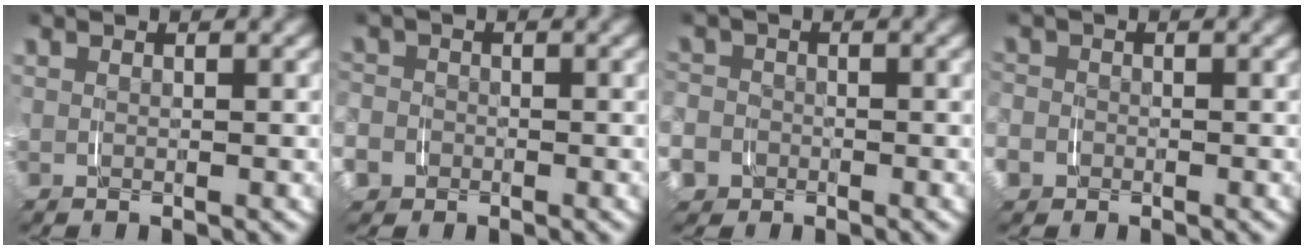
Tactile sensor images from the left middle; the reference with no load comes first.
{"total": 6.2, "force": [-2.7, 5.4, 1.0], "torque": [-0.040, -0.031, -0.051]}
{"total": 7.1, "force": [-3.1, 6.3, 1.2], "torque": [-0.045, -0.034, -0.059]}
{"total": 4.9, "force": [-2.3, 4.2, 0.8], "torque": [-0.036, -0.027, -0.042]}